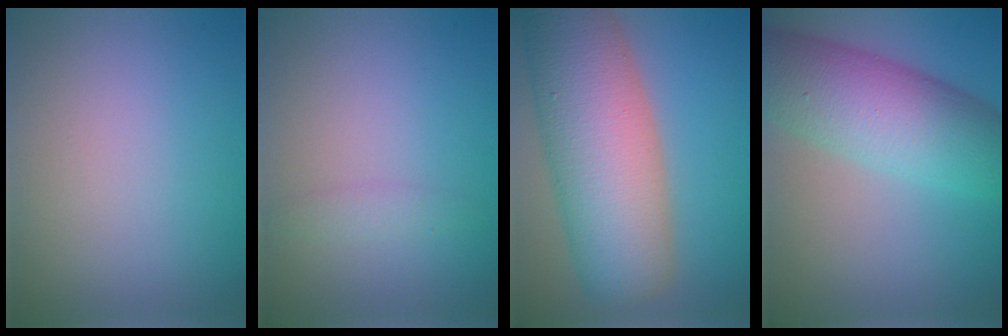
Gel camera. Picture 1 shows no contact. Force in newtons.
{"total": 1.3, "press": 1.3, "slide": 0.0}
{"total": 12.3, "press": 12.3, "slide": 0.8}
{"total": 9.6, "press": 9.6, "slide": 0.4}